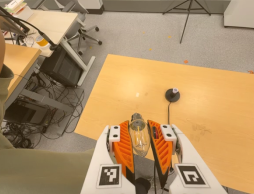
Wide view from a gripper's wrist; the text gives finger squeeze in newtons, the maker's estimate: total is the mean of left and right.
{"total": 19.7, "left": 21.4, "right": 18.0}